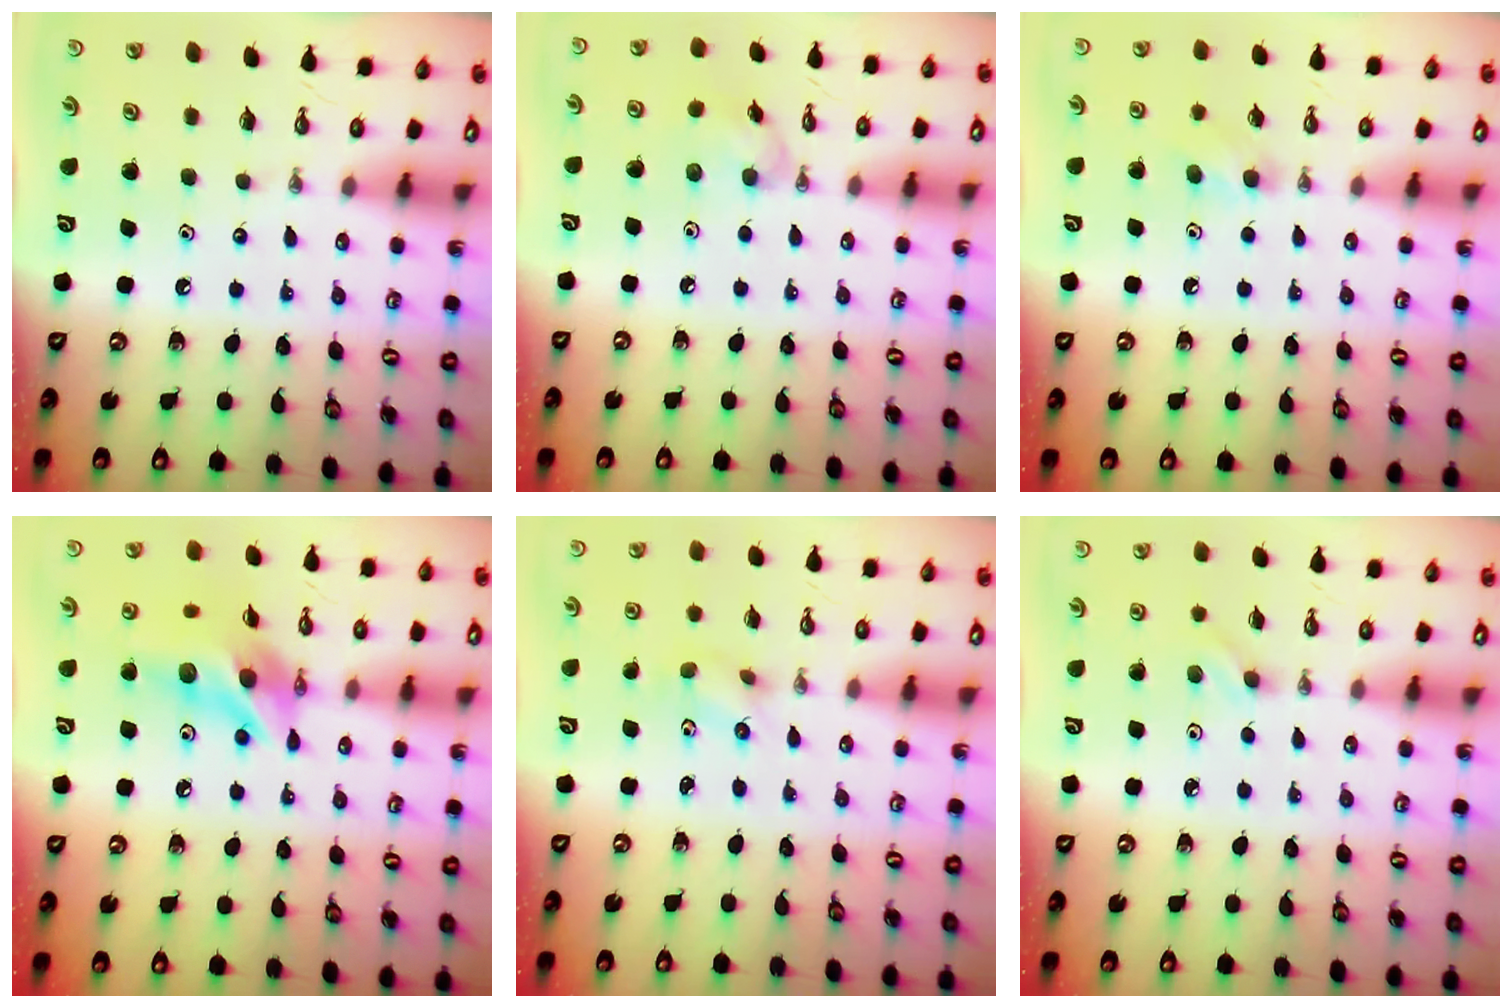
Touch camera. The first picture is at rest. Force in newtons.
{"total": 7.4, "press": 7.3, "slide": 0.8}
{"total": 6.8, "press": 6.4, "slide": 2.5}
{"total": 14.3, "press": 14.3, "slide": 1.0}
{"total": 2.9, "press": 2.7, "slide": 1.2}
{"total": 2.6, "press": 2.1, "slide": 1.5}